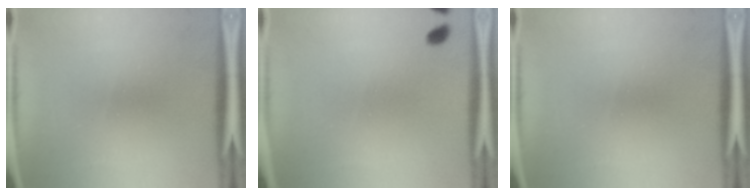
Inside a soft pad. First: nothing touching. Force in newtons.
{"total": 1.2}
{"total": 0.0}